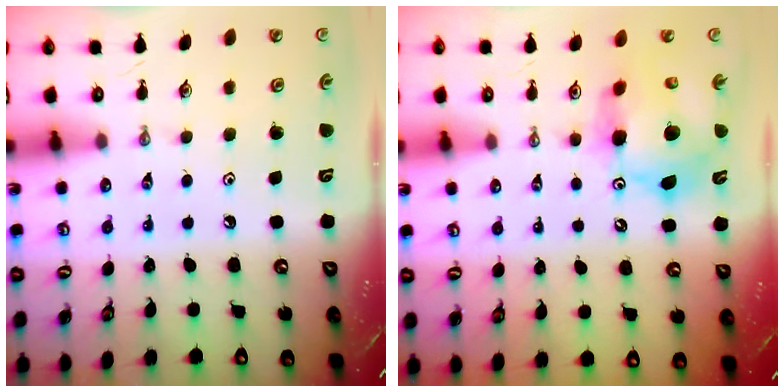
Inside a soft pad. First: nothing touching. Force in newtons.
{"total": 12.9, "press": 12.9, "slide": 1.0}